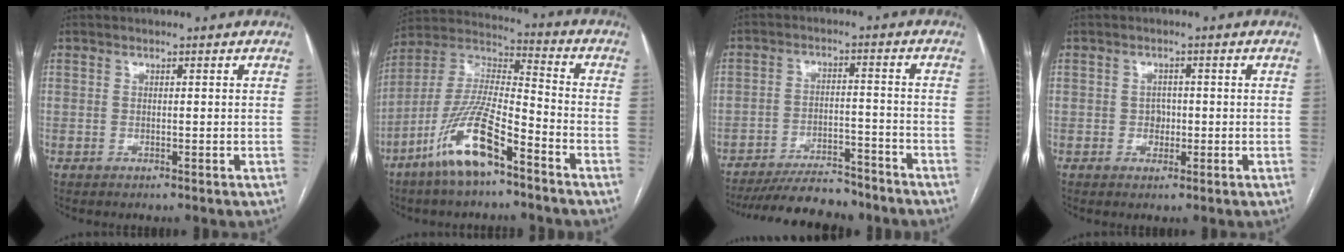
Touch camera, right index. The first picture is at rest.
{"total": 14.3, "force": [-8.4, 2.8, 11.2], "torque": [-0.235, -0.012, -0.160]}
{"total": 13.3, "force": [-12.1, 2.8, 5.0], "torque": [-0.073, 0.000, -0.181]}
{"total": 2.0, "force": [-0.3, 1.7, 1.0], "torque": [-0.011, 0.005, -0.003]}